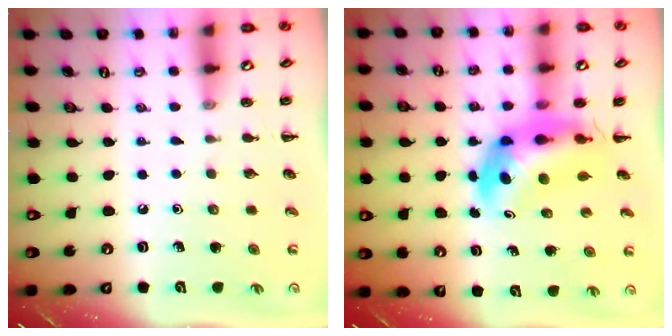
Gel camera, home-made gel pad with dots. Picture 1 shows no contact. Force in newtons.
{"total": 6.6, "press": 6.2, "slide": 2.2}